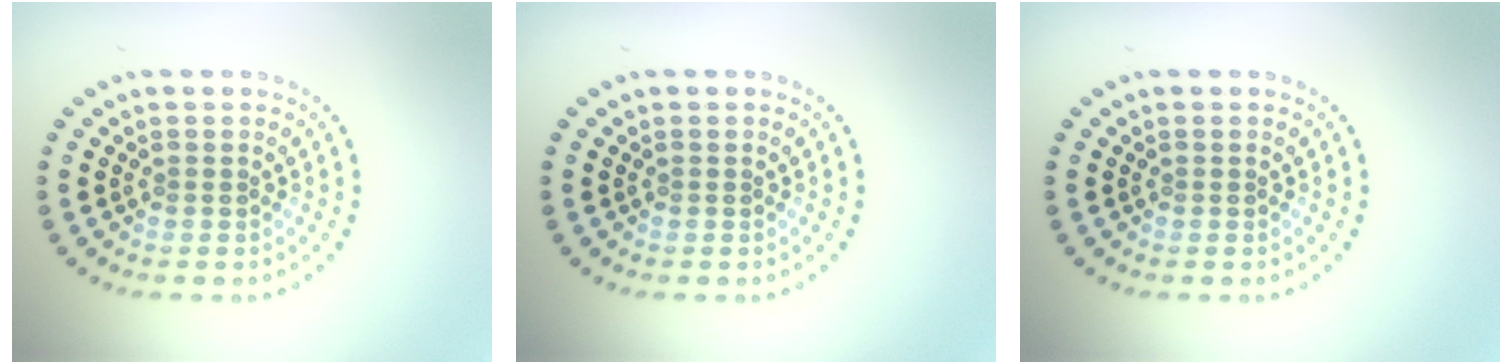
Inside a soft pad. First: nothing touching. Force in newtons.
{"total": 0.0}
{"total": 0.0}